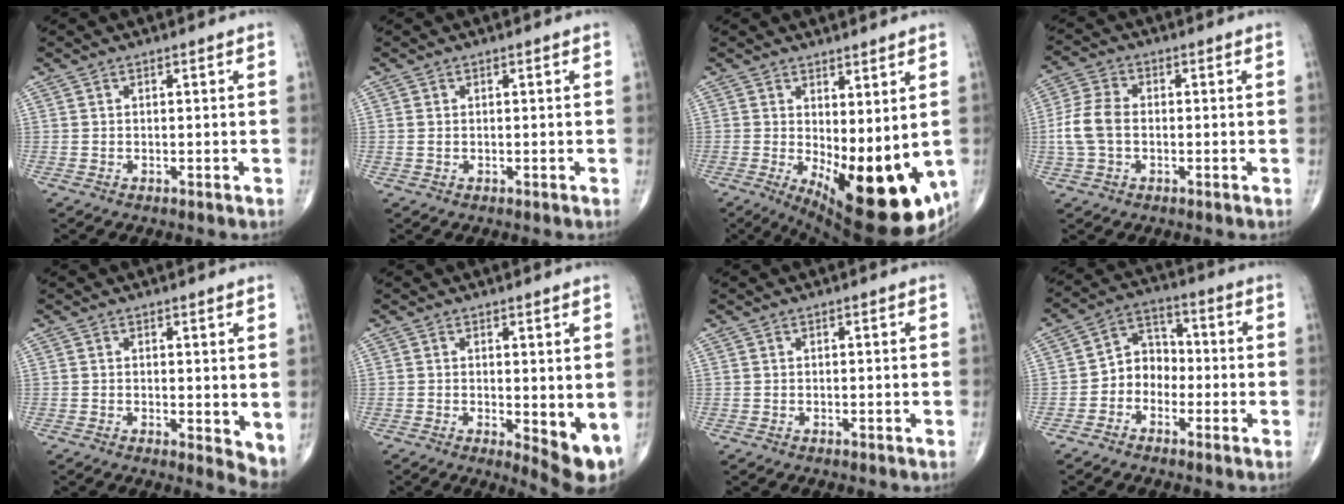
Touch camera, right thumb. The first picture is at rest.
{"total": 1.0, "force": [0.0, 0.7, 0.7], "torque": [-0.018, 0.002, 0.002]}
{"total": 17.2, "force": [-2.5, 6.7, 15.6], "torque": [-0.198, -0.033, -0.010]}
{"total": 7.6, "force": [-0.9, 5.1, 5.6], "torque": [-0.128, 0.018, -0.023]}
{"total": 4.5, "force": [0.5, 1.7, 4.1], "torque": [-0.051, -0.015, 0.007]}
{"total": 6.9, "force": [-0.4, 2.3, 6.5], "torque": [-0.082, -0.018, -0.001]}
{"total": 0.0}
{"total": 7.0, "force": [-2.1, 5.7, 3.4], "torque": [-0.023, 0.035, -0.053]}